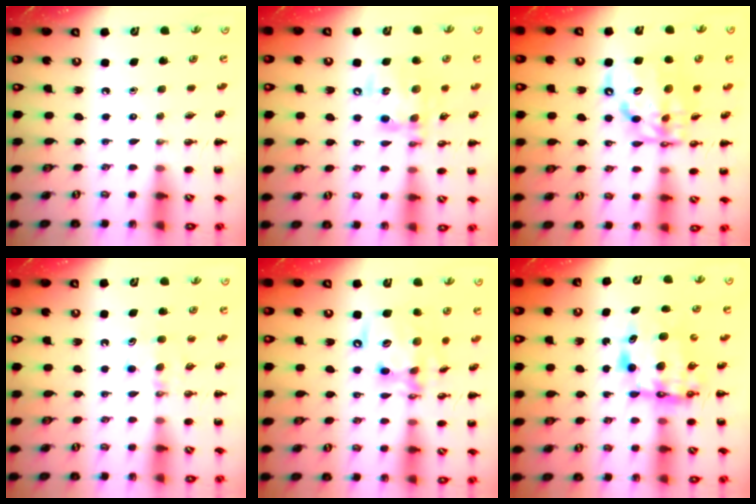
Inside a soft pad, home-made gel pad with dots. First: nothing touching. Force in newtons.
{"total": 14.7, "press": 14.5, "slide": 2.6}
{"total": 13.3, "press": 12.9, "slide": 3.3}
{"total": 5.1, "press": 4.8, "slide": 1.5}
{"total": 13.7, "press": 13.3, "slide": 3.5}
{"total": 7.1, "press": 7.0, "slide": 1.4}